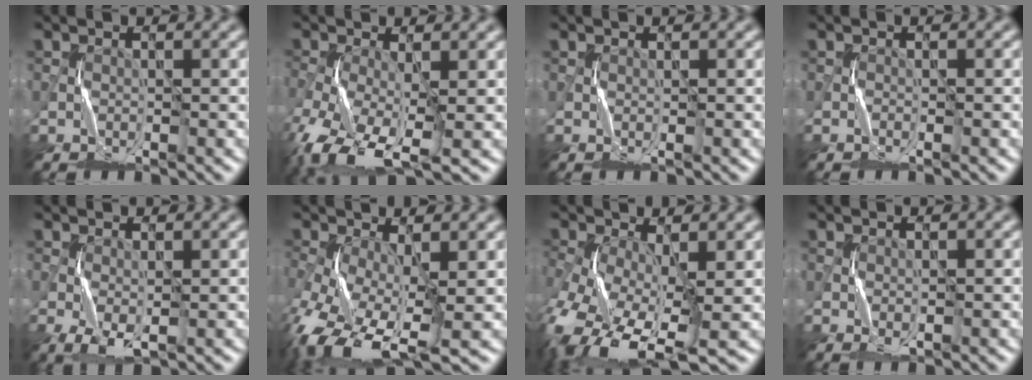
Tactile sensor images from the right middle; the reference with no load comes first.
{"total": 8.8, "force": [-4.1, 3.7, 6.9], "torque": [-0.155, -0.022, -0.080]}
{"total": 0.5, "force": [0.1, 0.0, 0.5], "torque": [-0.011, -0.002, 0.003]}
{"total": 0.6, "force": [-0.5, 0.0, 0.3], "torque": [-0.008, 0.004, -0.010]}
{"total": 2.3, "force": [-0.6, 1.0, 2.0], "torque": [-0.050, -0.004, -0.008]}
{"total": 9.6, "force": [-3.5, 4.3, 7.8], "torque": [-0.172, -0.016, -0.066]}
{"total": 10.5, "force": [-3.9, 4.8, 8.5], "torque": [-0.189, -0.022, -0.072]}
{"total": 0.6, "force": [0.0, 0.3, 0.5], "torque": [-0.013, -0.002, 0.004]}